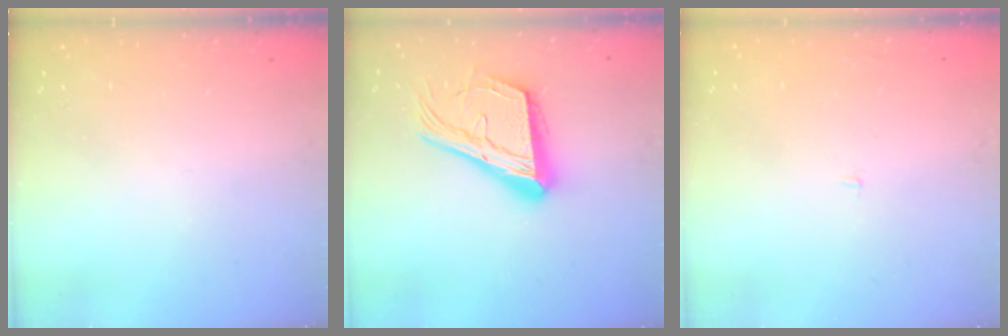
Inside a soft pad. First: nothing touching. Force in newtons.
{"total": 21.0, "press": 20.9, "slide": 2.7}
{"total": 1.2, "press": 1.2, "slide": 0.1}